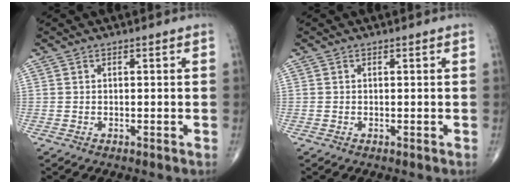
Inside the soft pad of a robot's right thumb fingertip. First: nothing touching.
{"total": 0.0}